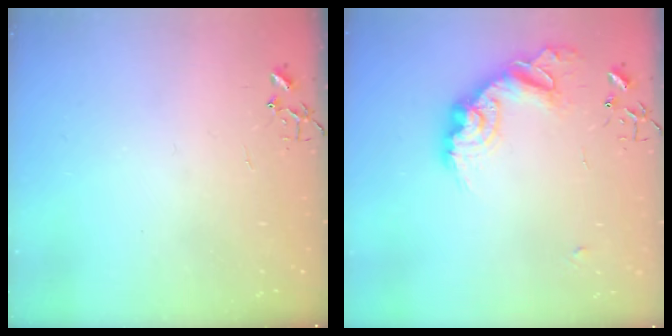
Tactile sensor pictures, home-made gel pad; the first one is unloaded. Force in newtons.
{"total": 16.4, "press": 16.4, "slide": 0.8}